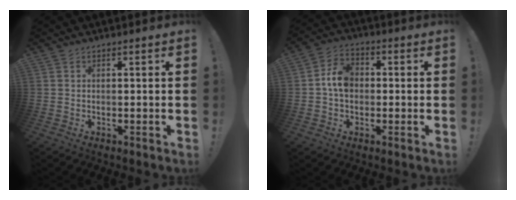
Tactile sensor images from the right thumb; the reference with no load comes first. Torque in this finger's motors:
{"motor_torque": [0.87, 0.93, 0.59, -0.15, 0.03]}